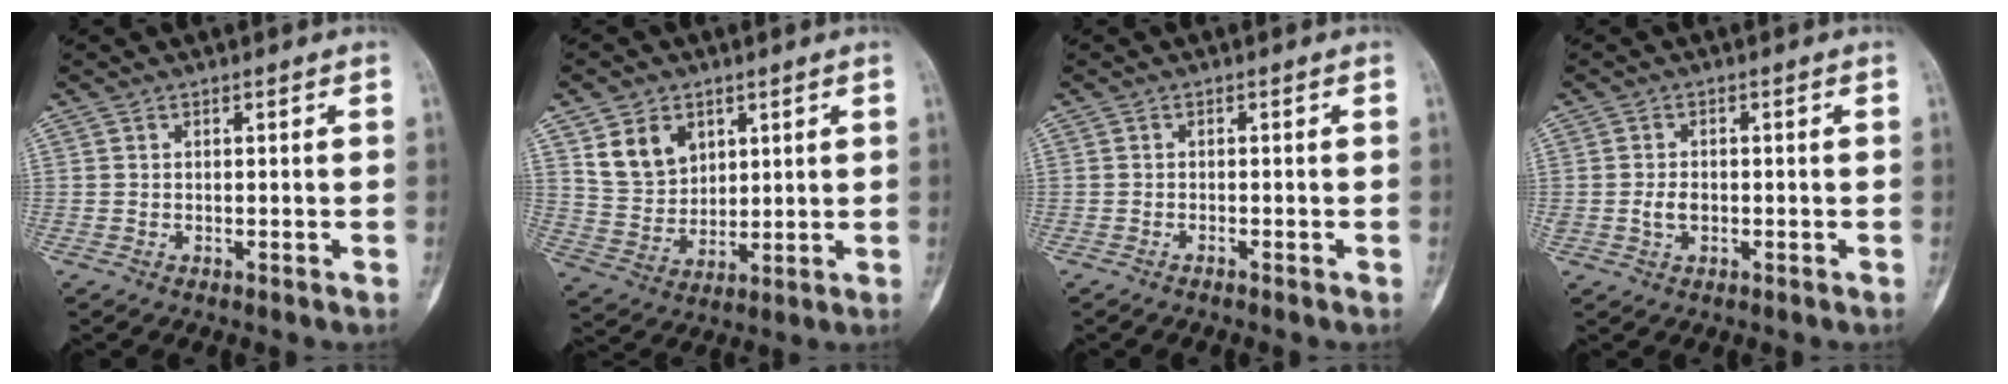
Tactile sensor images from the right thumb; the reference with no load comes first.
{"total": 9.3, "force": [4.3, 6.9, 4.4], "torque": [-0.058, -0.024, 0.093]}
{"total": 0.6, "force": [-0.5, 0.0, 0.3], "torque": [-0.011, 0.003, -0.009]}
{"total": 2.7, "force": [-0.4, 1.9, 1.9], "torque": [-0.033, 0.002, -0.006]}